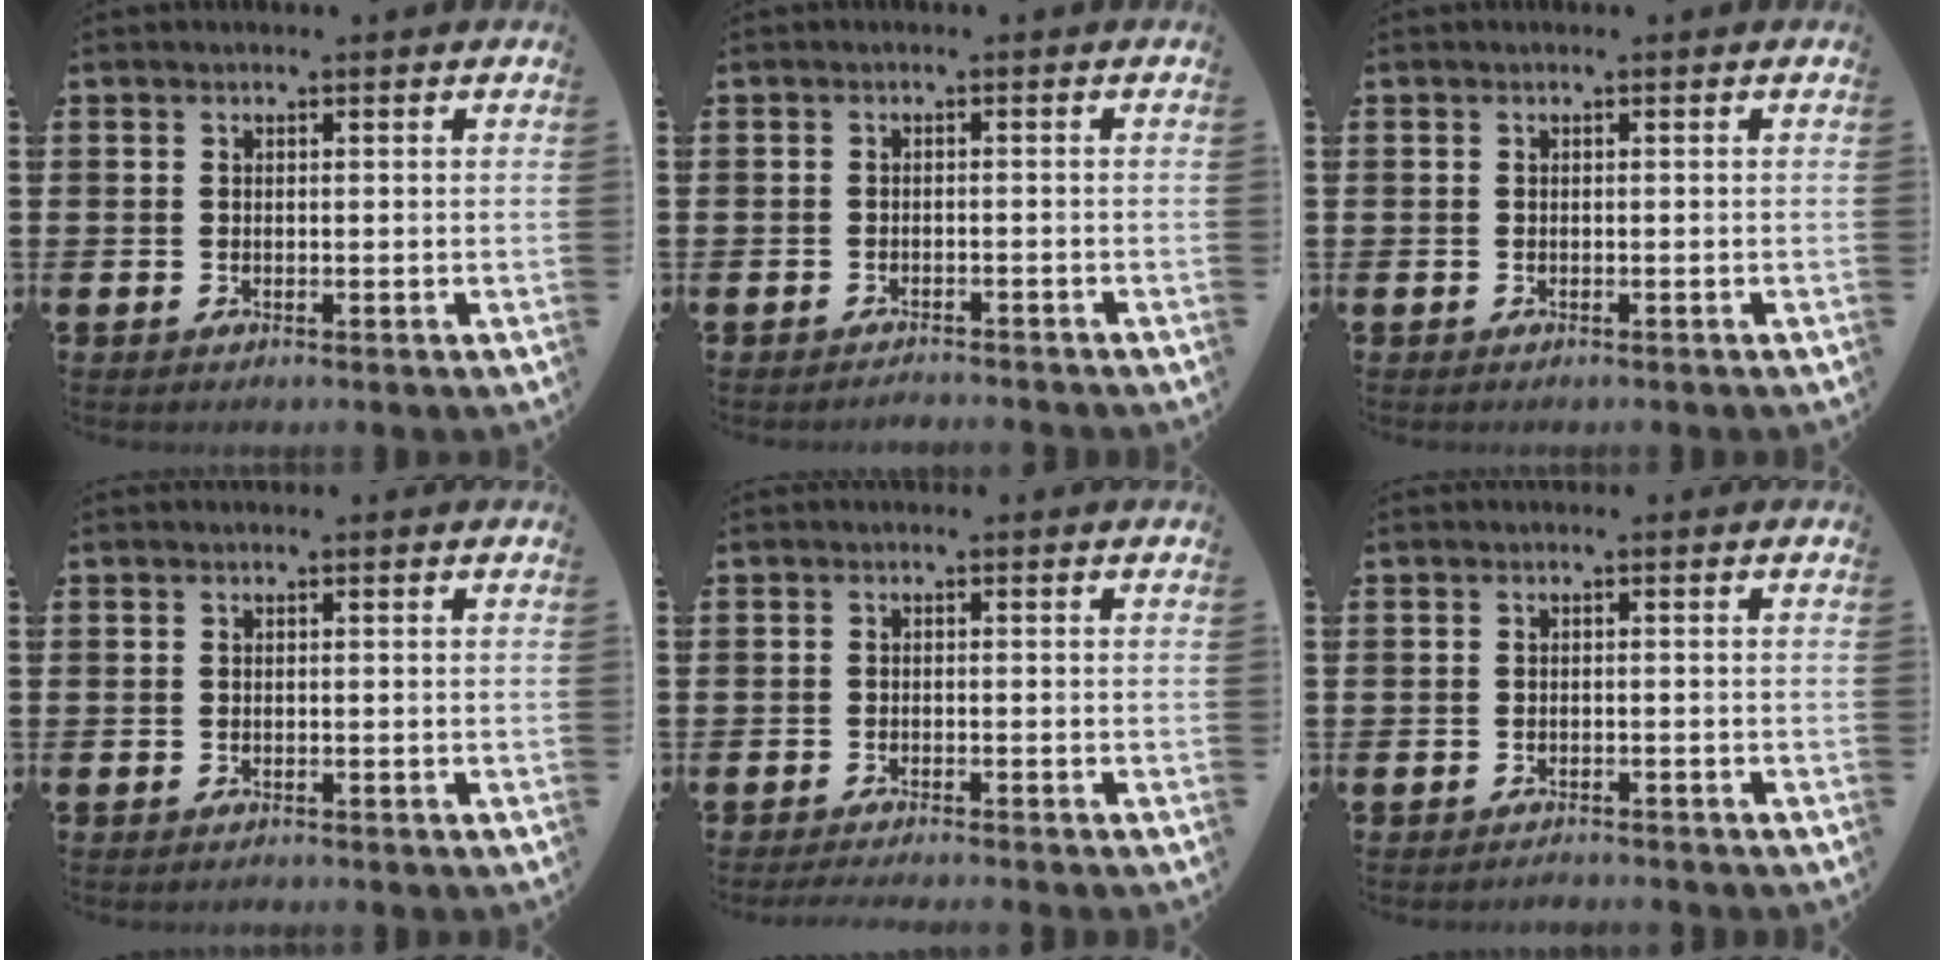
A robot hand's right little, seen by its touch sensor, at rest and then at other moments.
{"total": 1.1, "force": [-1.1, -0.1, 0.0], "torque": [-0.002, 0.002, -0.024]}
{"total": 0.0}
{"total": 0.0}
{"total": 1.1, "force": [-1.1, -0.2, 0.3], "torque": [-0.002, -0.001, -0.021]}
{"total": 1.0, "force": [-1.0, 0.0, 0.0], "torque": [-0.002, 0.001, -0.021]}